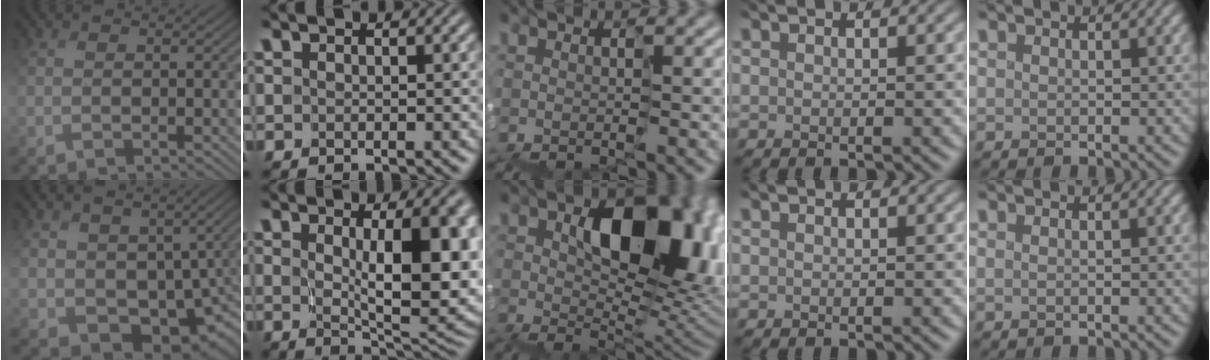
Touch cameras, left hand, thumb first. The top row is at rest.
{"thumb": {"total": 7.3, "force": [0.3, 6.3, 3.7], "torque": [-0.081, -0.042, 0.029]}, "index": {"total": 11.2, "force": [1.6, 4.3, 10.3], "torque": [-0.118, -0.001, 0.029]}, "middle": {"total": 10.0, "force": [2.0, 6.3, 7.5], "torque": [-0.076, -0.003, 0.040]}}